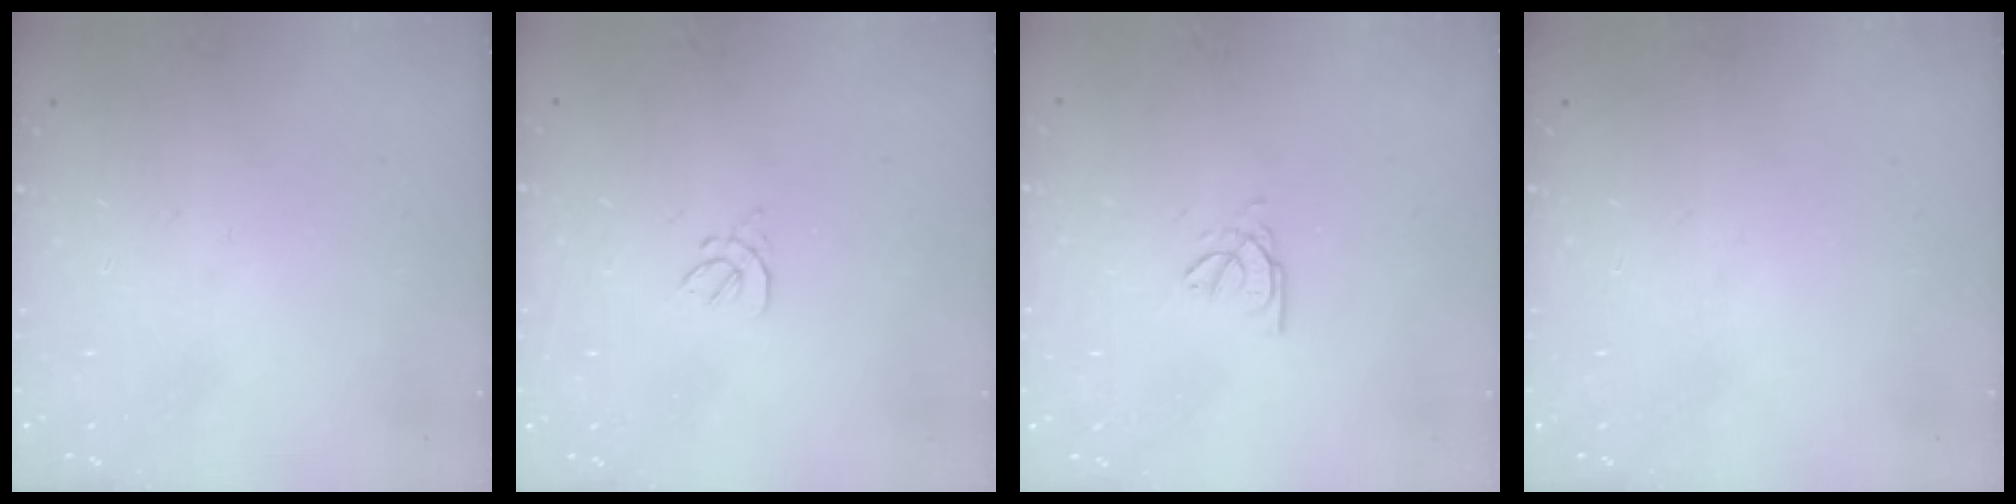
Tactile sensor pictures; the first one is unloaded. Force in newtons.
{"total": 2.1, "press": 2.0, "slide": 0.7}
{"total": 2.6, "press": 2.6, "slide": 0.3}
{"total": 0.0}